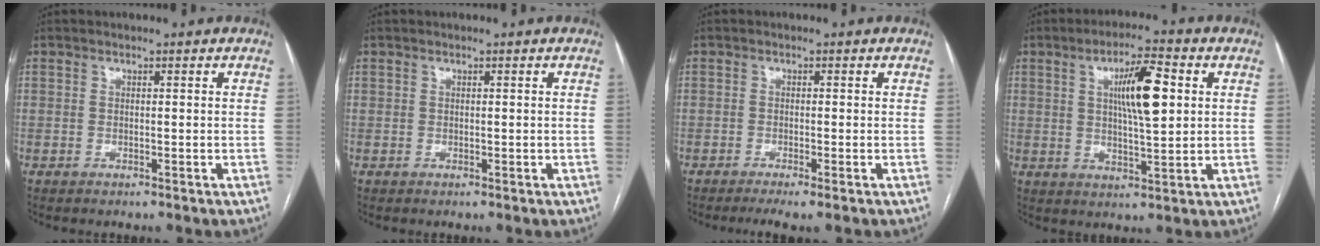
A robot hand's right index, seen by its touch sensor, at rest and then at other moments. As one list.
[{"total": 0.0}, {"total": 3.0, "force": [-1.9, 0.0, 2.2], "torque": [-0.038, -0.009, -0.034]}, {"total": 9.5, "force": [2.4, 1.7, 9.1], "torque": [-0.156, 0.007, 0.041]}]